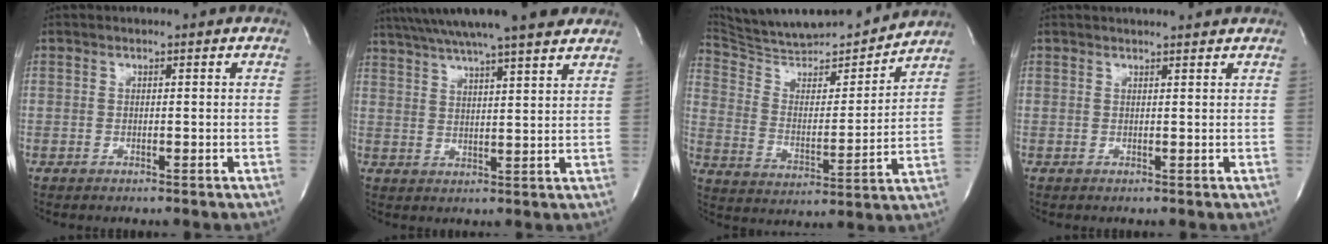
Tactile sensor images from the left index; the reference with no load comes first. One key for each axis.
{"total": 18.2, "fx": 15.2, "fy": 1.4, "fz": 10.0, "tx": -0.175, "ty": 0.029, "tz": 0.220}
{"total": 20.3, "fx": 19.1, "fy": 2.2, "fz": 6.5, "tx": -0.109, "ty": -0.020, "tz": 0.302}
{"total": 3.2, "fx": 3.1, "fy": 0.0, "fz": 0.8, "tx": -0.012, "ty": 0.010, "tz": 0.033}